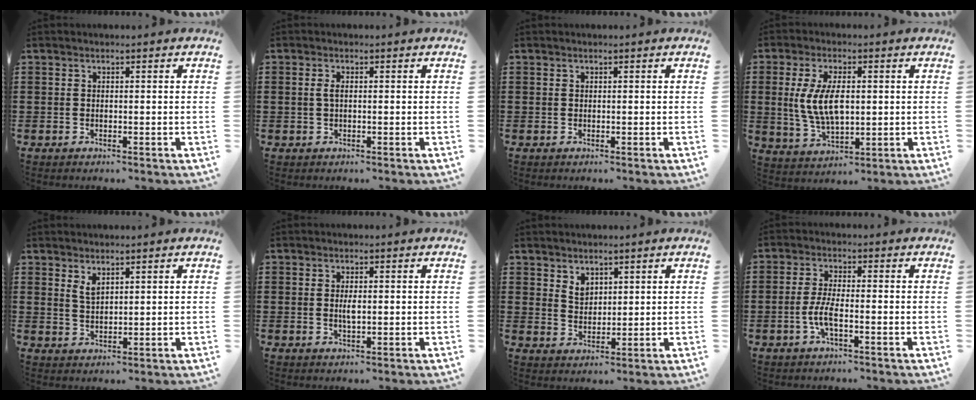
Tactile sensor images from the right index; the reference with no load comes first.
{"total": 1.4, "force": [0.0, 0.6, 1.3], "torque": [-0.034, 0.000, -0.004]}
{"total": 0.0}
{"total": 7.8, "force": [0.6, 3.7, 6.9], "torque": [-0.146, 0.008, 0.007]}
{"total": 2.3, "force": [1.6, 1.0, 1.3], "torque": [-0.029, 0.003, 0.030]}
{"total": 2.1, "force": [0.1, 0.6, 2.0], "torque": [-0.040, 0.001, -0.001]}
{"total": 3.0, "force": [2.1, 1.9, 0.8], "torque": [-0.015, 0.002, 0.038]}
{"total": 4.2, "force": [-1.5, 0.9, 3.9], "torque": [-0.087, -0.005, -0.034]}